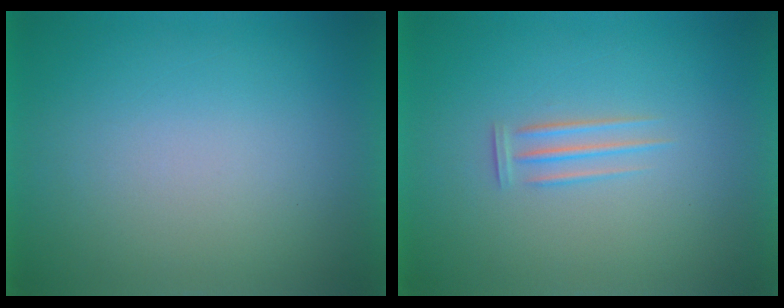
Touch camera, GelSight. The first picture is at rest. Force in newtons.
{"total": 1.3}